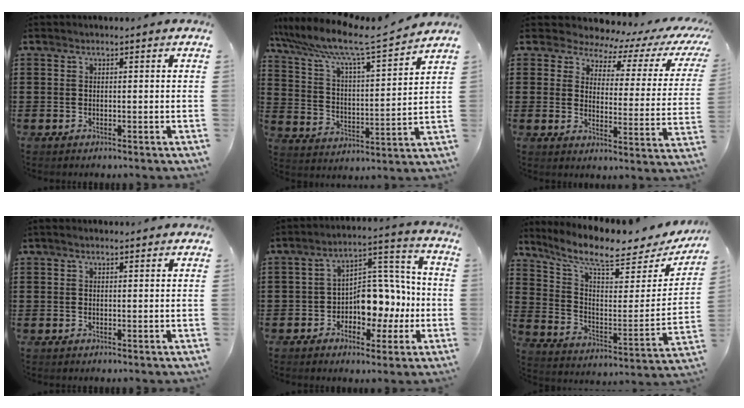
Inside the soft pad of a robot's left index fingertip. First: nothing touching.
{"total": 8.0, "force": [6.8, 0.3, 4.3], "torque": [-0.113, -0.048, 0.105]}
{"total": 4.5, "force": [3.8, 2.0, 1.3], "torque": [-0.046, -0.029, 0.060]}
{"total": 0.9, "force": [0.6, 0.3, 0.7], "torque": [-0.013, 0.003, 0.011]}
{"total": 8.1, "force": [-1.2, 6.2, 5.0], "torque": [-0.085, 0.005, -0.022]}
{"total": 8.6, "force": [7.0, 1.6, 4.7], "torque": [-0.116, -0.047, 0.116]}